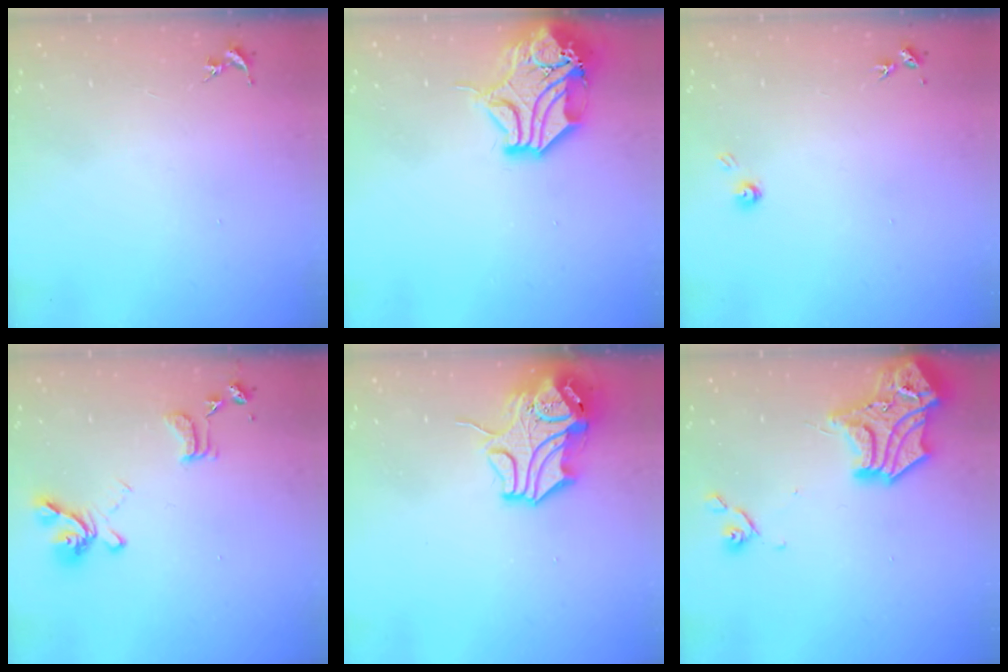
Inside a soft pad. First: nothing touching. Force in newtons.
{"total": 15.9, "press": 15.7, "slide": 2.2}
{"total": 3.7, "press": 3.7, "slide": 0.4}
{"total": 15.5, "press": 15.4, "slide": 1.6}
{"total": 14.0, "press": 13.8, "slide": 2.1}
{"total": 17.6, "press": 17.4, "slide": 2.2}